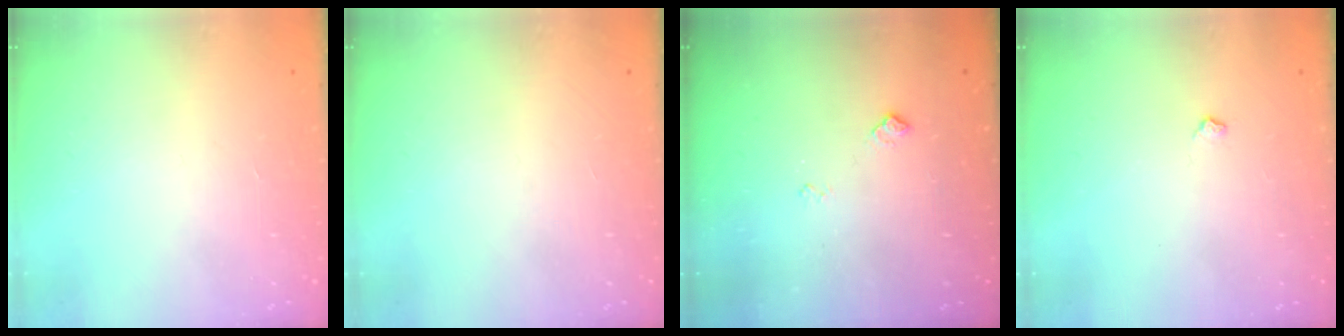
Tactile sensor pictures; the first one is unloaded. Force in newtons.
{"total": 0.0}
{"total": 6.6, "press": 6.5, "slide": 0.9}
{"total": 3.6, "press": 3.6, "slide": 0.6}